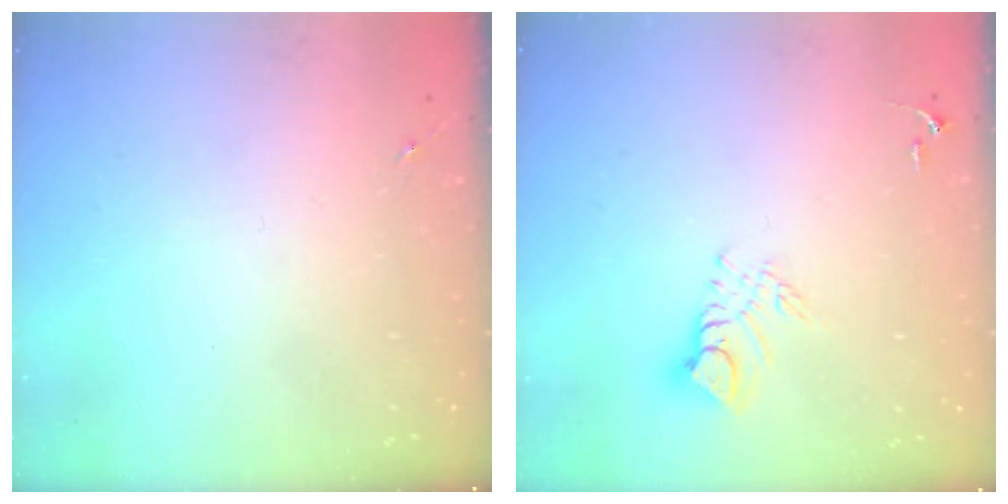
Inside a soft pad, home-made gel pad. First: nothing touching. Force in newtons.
{"total": 8.6, "press": 8.6, "slide": 0.8}